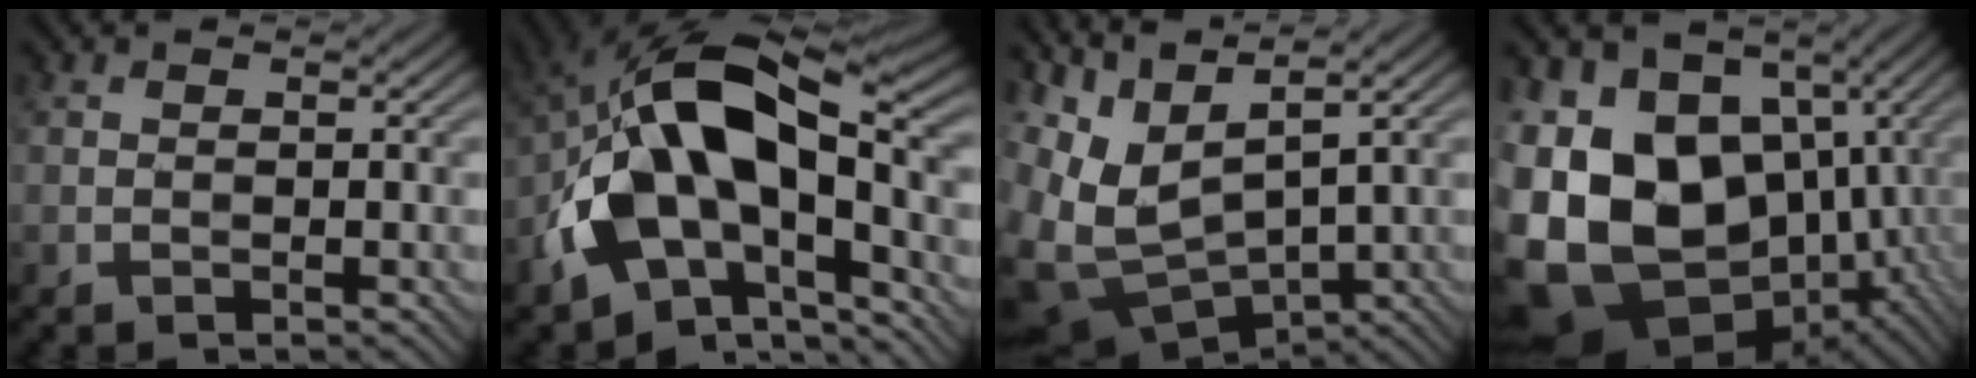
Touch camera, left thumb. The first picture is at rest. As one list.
[{"total": 15.9, "force": [-3.0, 8.9, 12.8], "torque": [-0.232, 0.001, -0.059]}, {"total": 9.7, "force": [1.7, 5.3, 7.9], "torque": [-0.201, -0.022, 0.059]}, {"total": 20.1, "force": [-2.0, 15.8, 12.3], "torque": [-0.261, -0.027, 0.007]}]